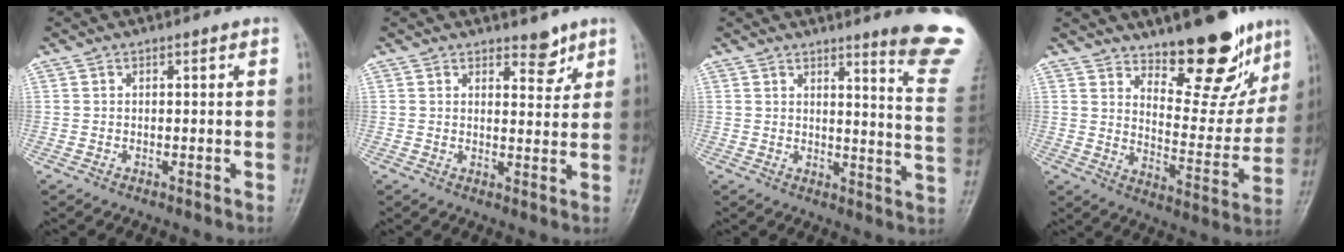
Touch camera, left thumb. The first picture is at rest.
{"total": 3.6, "force": [2.7, 1.7, 1.6], "torque": [0.001, -0.020, 0.040]}
{"total": 12.8, "force": [10.0, 0.1, 8.0], "torque": [-0.077, -0.094, 0.107]}
{"total": 16.1, "force": [11.4, 6.3, 9.4], "torque": [-0.070, -0.089, 0.175]}